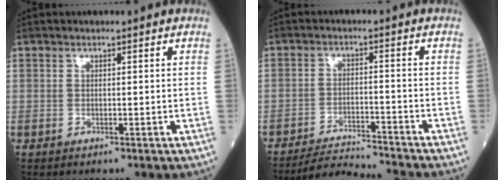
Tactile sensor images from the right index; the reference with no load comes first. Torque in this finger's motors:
{"motor_torque": [-0.30, -0.54, 0.19, 0.05]}